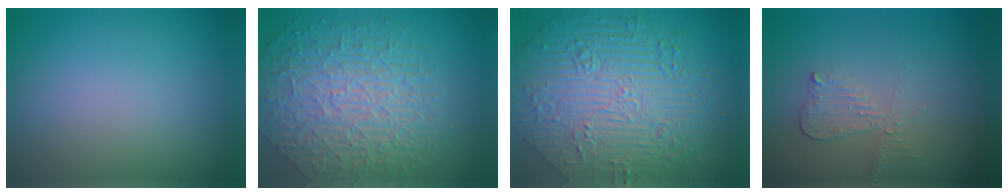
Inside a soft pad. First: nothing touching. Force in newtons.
{"total": 6.4, "press": 5.4, "slide": 3.4}
{"total": 10.8, "press": 7.5, "slide": 7.7}
{"total": 2.2, "press": 2.2, "slide": 0.2}